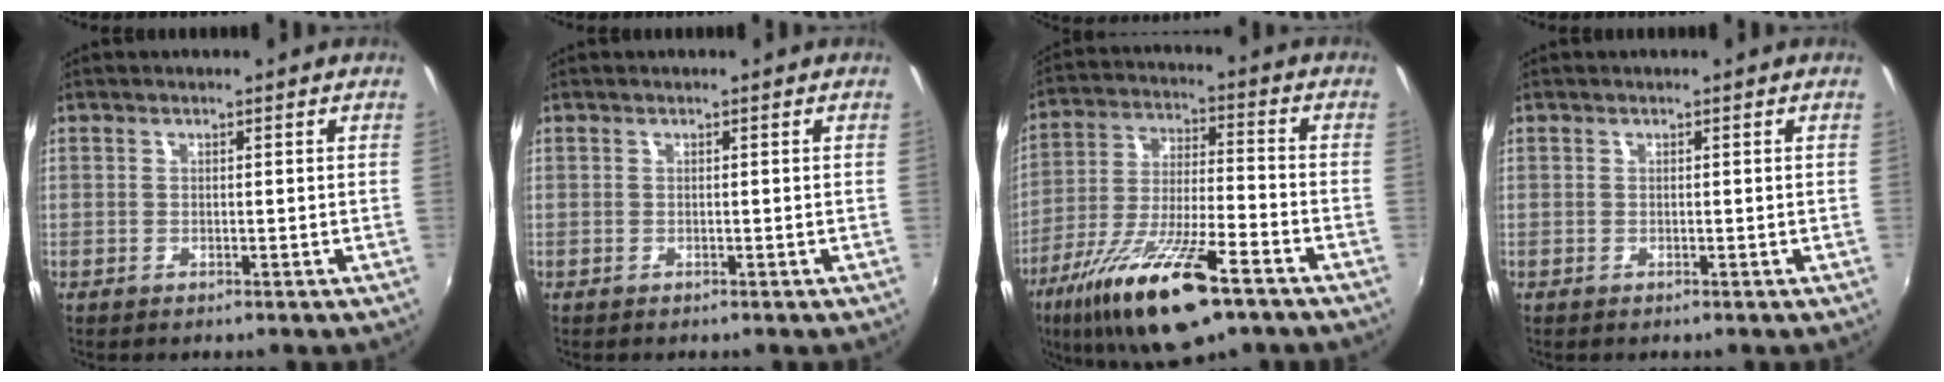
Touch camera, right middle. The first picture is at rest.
{"total": 0.0}
{"total": 19.2, "force": [-11.9, 4.7, 14.3], "torque": [-0.273, -0.044, -0.214]}
{"total": 0.0}